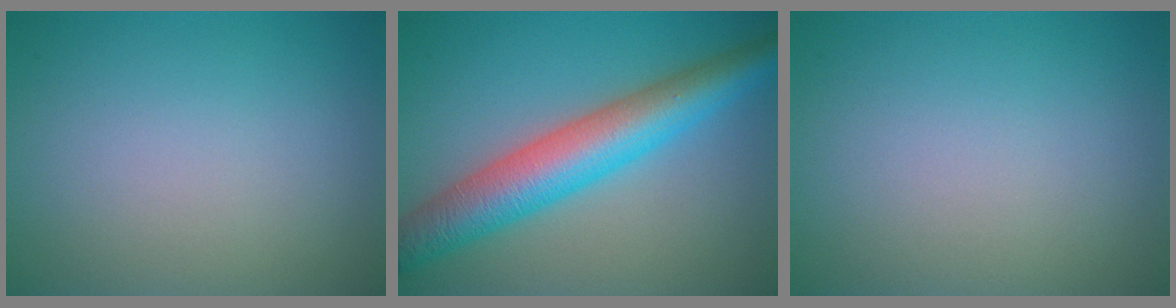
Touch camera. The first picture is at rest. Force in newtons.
{"total": 7.8, "press": 7.8, "slide": 0.0}
{"total": 0.0}